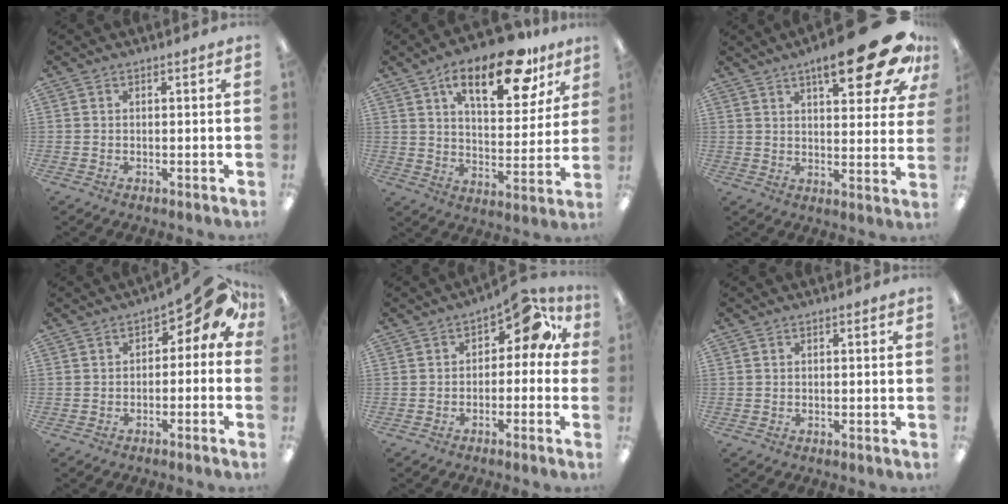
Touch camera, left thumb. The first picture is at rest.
{"total": 19.4, "force": [11.8, 8.3, 13.0], "torque": [-0.177, -0.058, 0.188]}
{"total": 19.6, "force": [10.9, 6.3, 15.0], "torque": [-0.202, -0.057, 0.167]}
{"total": 7.2, "force": [2.3, 3.6, 5.7], "torque": [-0.076, -0.007, 0.038]}
{"total": 7.6, "force": [2.5, 4.3, 5.8], "torque": [-0.075, -0.009, 0.039]}
{"total": 0.0}